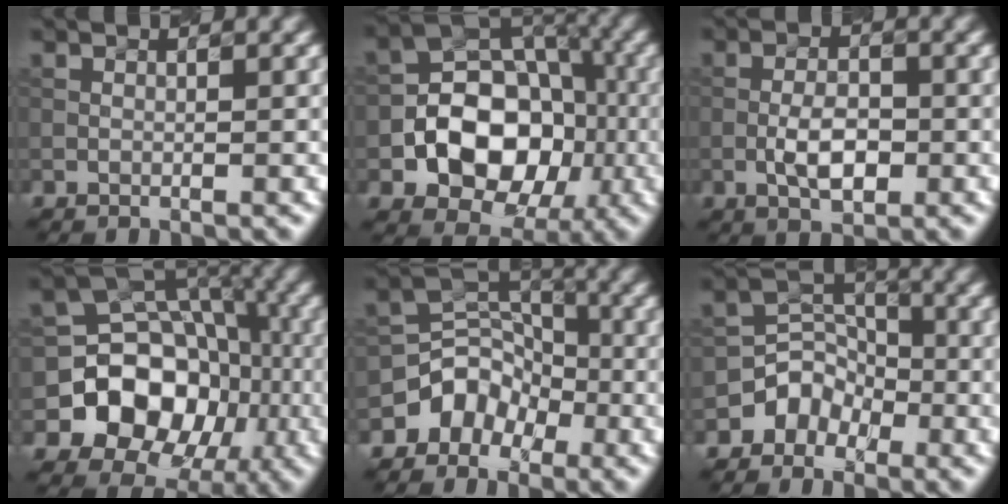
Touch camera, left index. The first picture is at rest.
{"total": 9.8, "force": [-2.3, 7.3, 6.1], "torque": [-0.082, 0.006, -0.045]}
{"total": 3.5, "force": [-1.0, 1.7, 2.9], "torque": [-0.051, 0.002, -0.021]}
{"total": 10.4, "force": [-3.1, 8.6, 4.9], "torque": [-0.062, 0.004, -0.080]}
{"total": 4.1, "force": [-2.4, 3.1, 1.0], "torque": [-0.001, 0.011, -0.048]}
{"total": 3.1, "force": [-2.0, 2.4, 0.4], "torque": [0.010, 0.012, -0.036]}